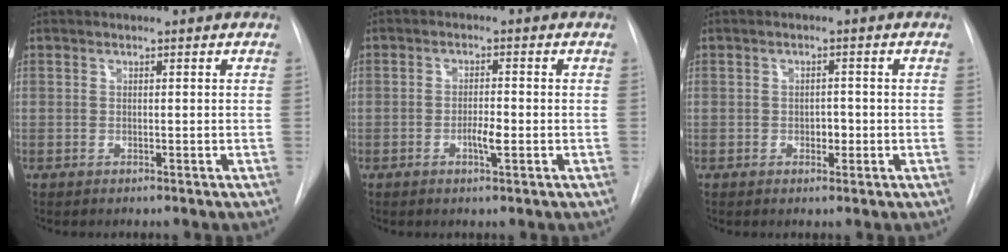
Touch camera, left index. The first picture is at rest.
{"total": 2.7, "force": [-0.9, 0.5, 2.5], "torque": [-0.043, 0.001, -0.014]}
{"total": 1.8, "force": [-0.5, 1.2, 1.3], "torque": [-0.016, 0.003, -0.005]}